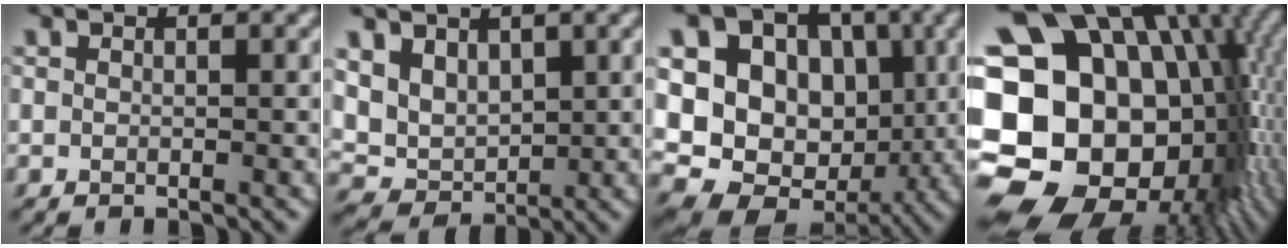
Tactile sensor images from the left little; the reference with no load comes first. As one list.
[{"total": 4.2, "force": [1.8, 3.1, 2.3], "torque": [-0.054, -0.007, 0.036]}, {"total": 15.2, "force": [2.0, 12.4, 8.5], "torque": [-0.179, 0.017, 0.036]}, {"total": 22.3, "force": [-1.6, 17.3, 13.9], "torque": [-0.229, 0.000, -0.048]}]